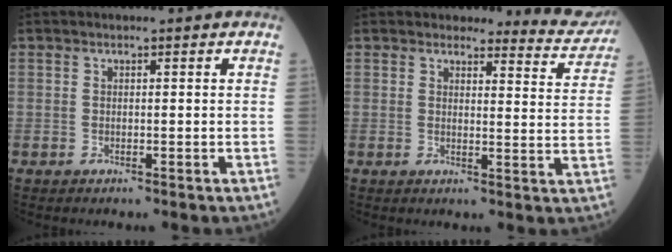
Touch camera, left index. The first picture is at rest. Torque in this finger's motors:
{"motor_torque": [0.49, -0.58, 0.11, 0.00]}